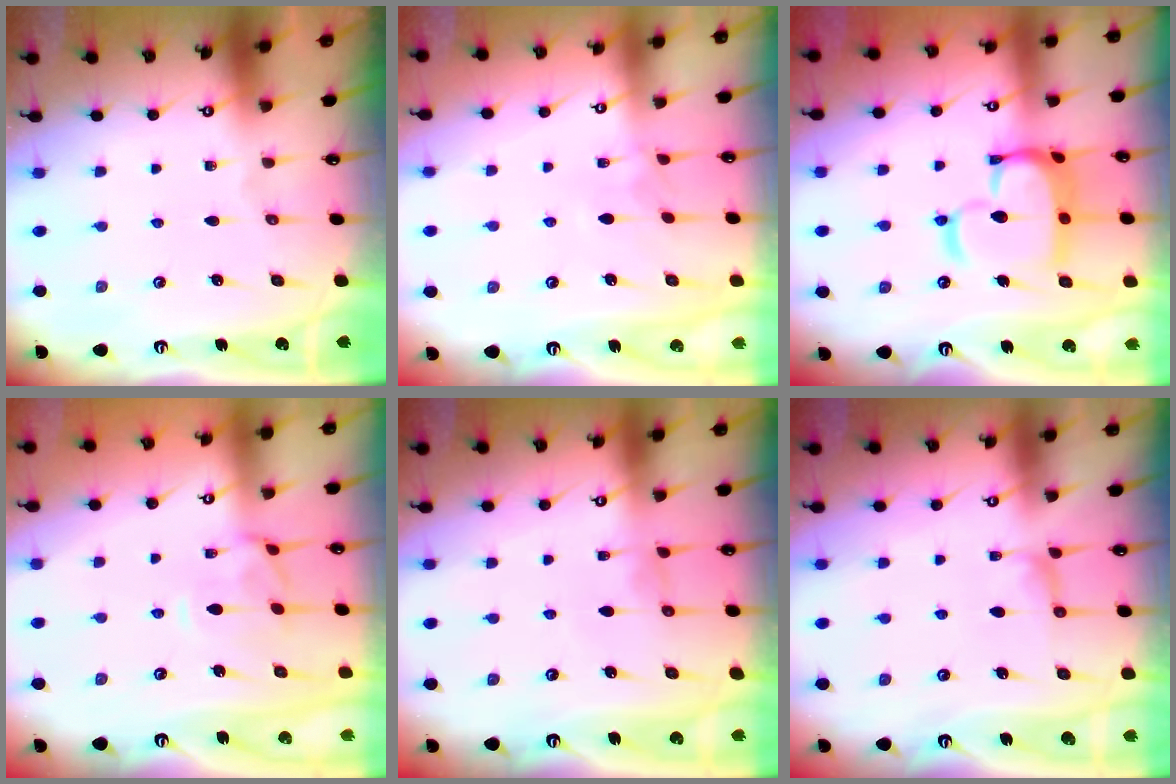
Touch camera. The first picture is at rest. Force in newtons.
{"total": 3.5, "press": 3.5, "slide": 0.2}
{"total": 12.9, "press": 12.8, "slide": 1.2}
{"total": 1.7, "press": 1.4, "slide": 0.9}
{"total": 0.8, "press": 0.8, "slide": 0.3}
{"total": 1.9, "press": 1.7, "slide": 0.8}